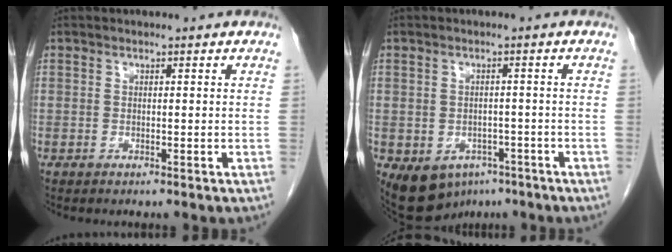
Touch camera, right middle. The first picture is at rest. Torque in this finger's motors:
{"motor_torque": [-0.03, 0.04, 0.01, 0.02]}